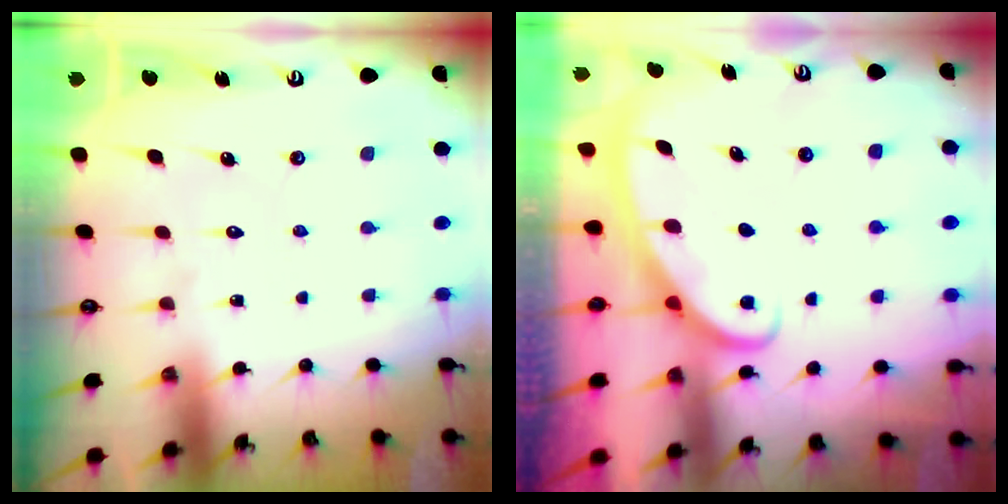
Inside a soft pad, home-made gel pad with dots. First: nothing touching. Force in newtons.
{"total": 2.9, "press": 2.9, "slide": 0.4}